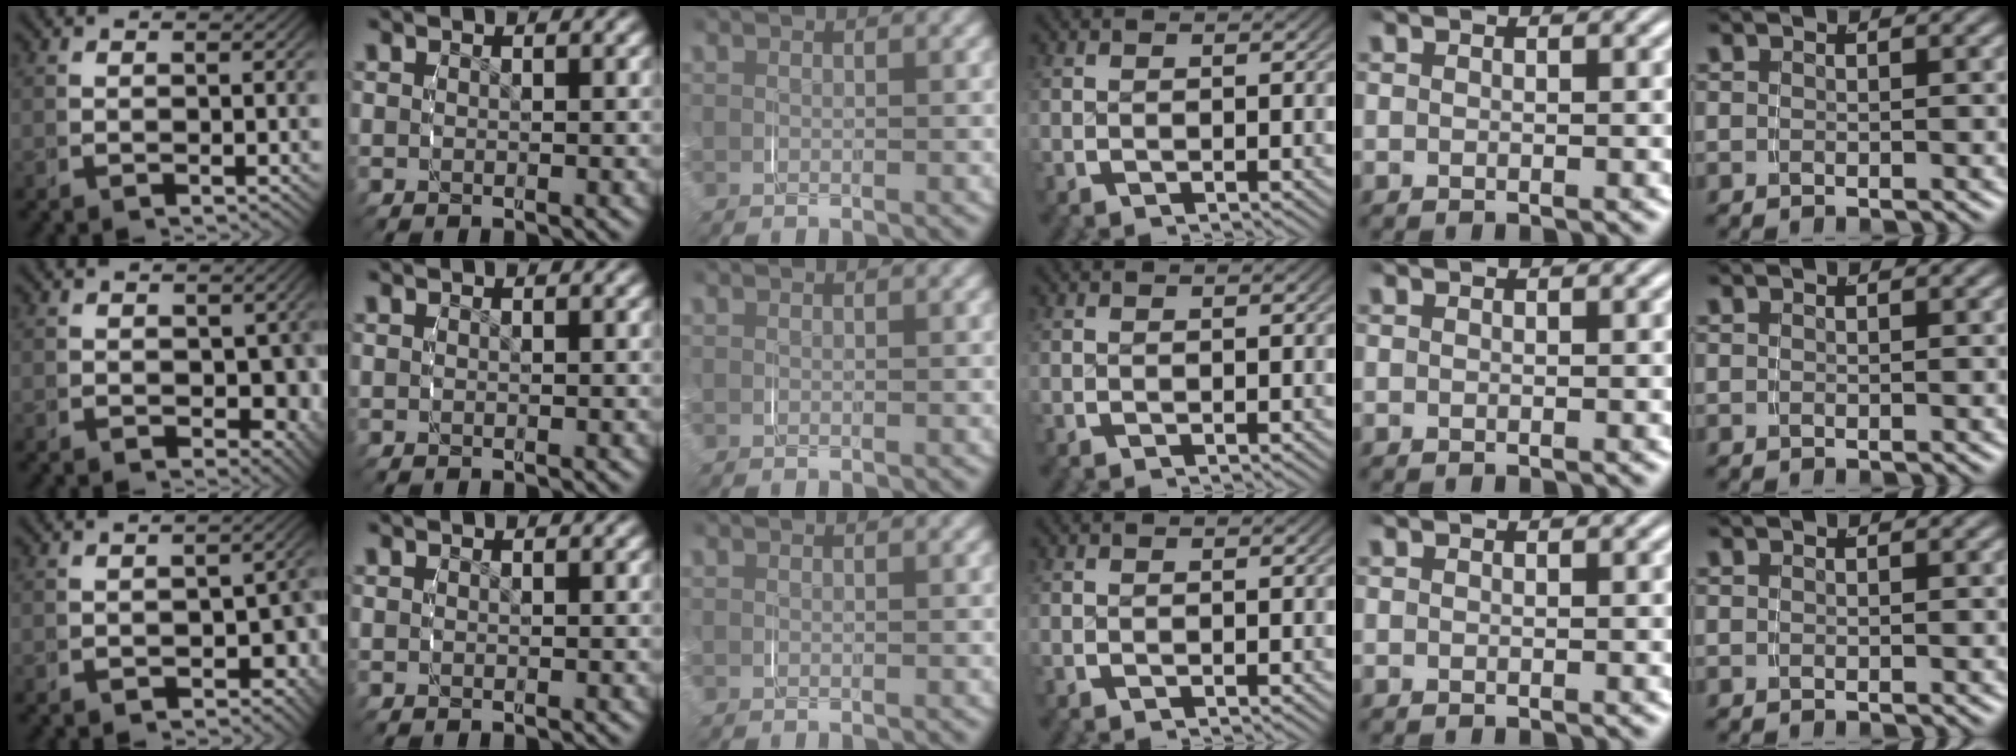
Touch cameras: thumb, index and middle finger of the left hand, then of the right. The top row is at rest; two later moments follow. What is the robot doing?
{"motion": "grasp_and_lifting", "object": "string"}